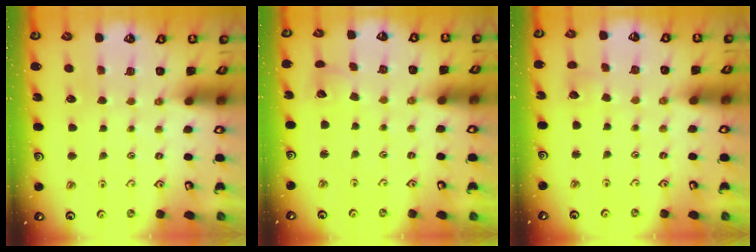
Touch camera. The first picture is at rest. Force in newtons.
{"total": 2.3, "press": 2.3, "slide": 0.4}
{"total": 4.4, "press": 4.4, "slide": 0.4}